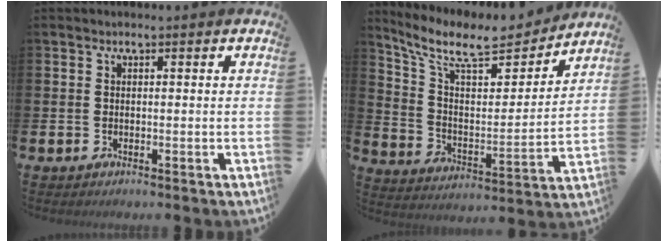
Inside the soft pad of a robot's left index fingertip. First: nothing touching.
{"total": 10.2, "force": [8.8, 3.2, 4.1], "torque": [-0.113, -0.061, 0.151]}